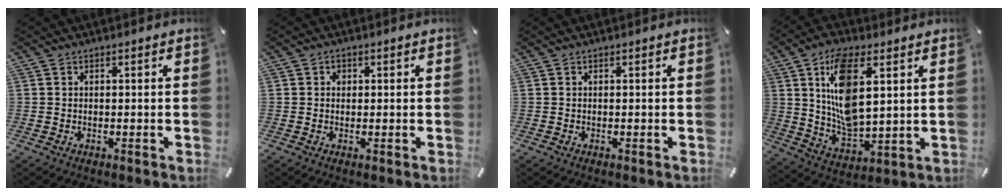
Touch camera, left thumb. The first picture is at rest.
{"total": 1.3, "force": [0.0, 1.2, 0.4], "torque": [-0.002, 0.004, -0.004]}
{"total": 0.0}
{"total": 14.2, "force": [5.2, 7.1, 11.1], "torque": [-0.216, -0.005, 0.093]}